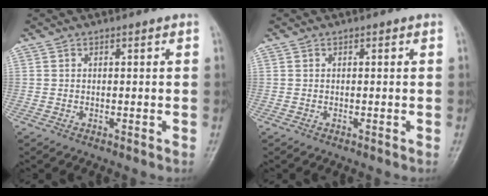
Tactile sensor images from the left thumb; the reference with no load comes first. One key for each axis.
{"total": 0.0}